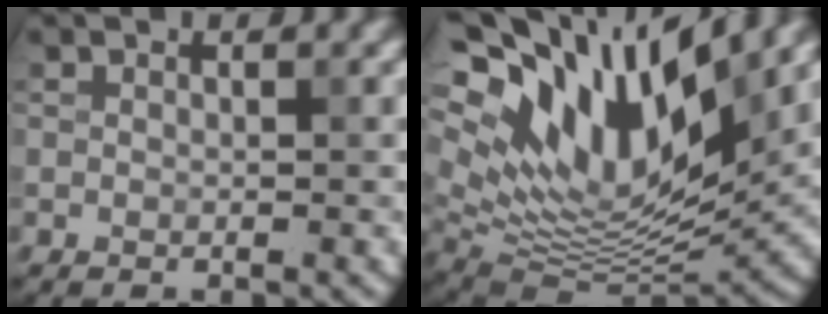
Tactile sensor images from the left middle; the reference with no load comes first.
{"total": 15.2, "force": [7.6, 6.6, 11.3], "torque": [-0.220, 0.021, 0.135]}